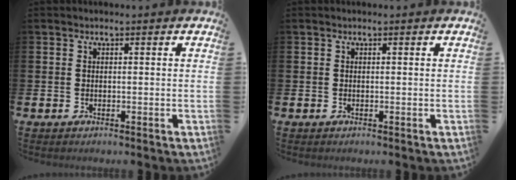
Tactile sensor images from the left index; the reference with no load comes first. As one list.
[{"total": 0.0}]